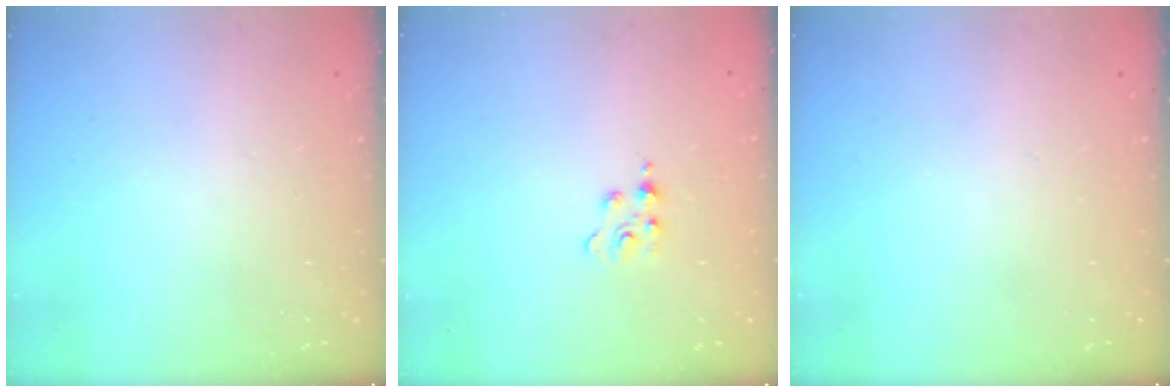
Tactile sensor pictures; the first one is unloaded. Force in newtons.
{"total": 1.8, "press": 1.8, "slide": 0.4}
{"total": 0.0}